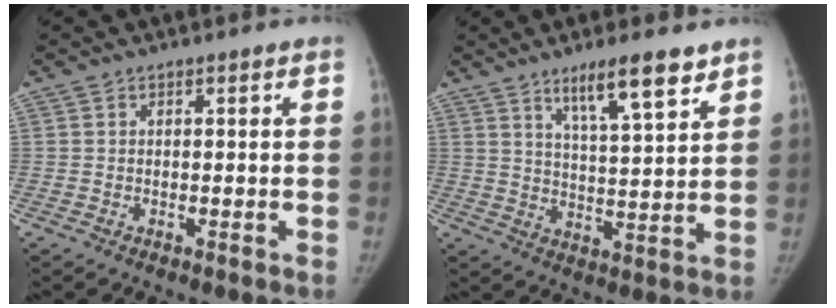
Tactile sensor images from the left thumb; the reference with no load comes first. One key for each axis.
{"total": 10.4, "fx": 7.0, "fy": 1.8, "fz": 7.4, "tx": -0.109, "ty": -0.041, "tz": 0.117}